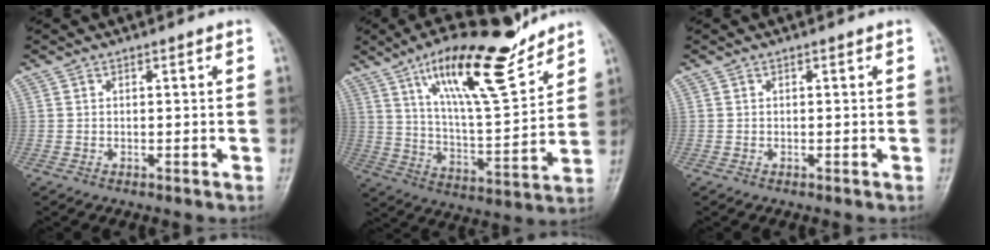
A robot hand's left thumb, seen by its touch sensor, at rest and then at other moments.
{"total": 19.4, "force": [13.0, 5.0, 13.6], "torque": [-0.195, -0.069, 0.225]}
{"total": 0.0}